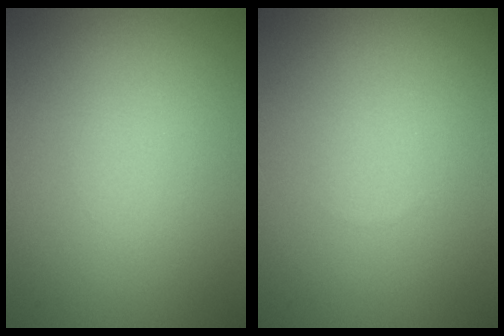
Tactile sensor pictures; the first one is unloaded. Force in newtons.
{"total": 0.0}